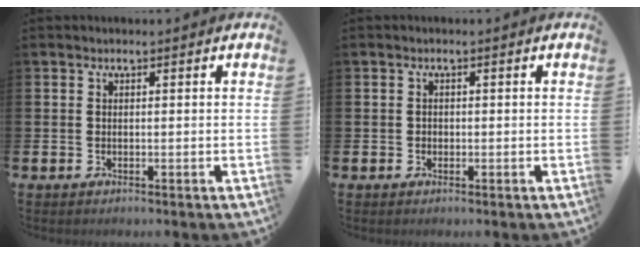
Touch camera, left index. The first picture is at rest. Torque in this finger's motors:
{"motor_torque": [0.23, 0.01, -0.02, 0.02]}